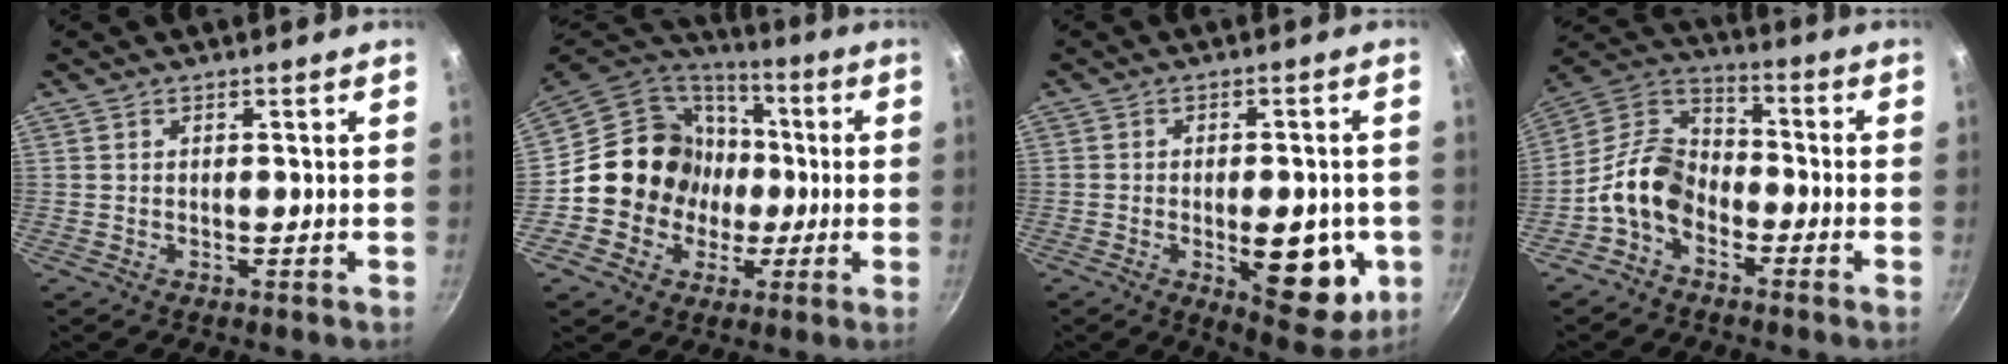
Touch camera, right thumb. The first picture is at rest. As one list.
[{"total": 17.1, "force": [-1.1, 16.1, 5.9], "torque": [-0.068, 0.038, -0.020]}, {"total": 14.4, "force": [-3.3, 6.7, 12.3], "torque": [-0.115, -0.004, -0.034]}, {"total": 11.1, "force": [-4.7, 7.7, 6.5], "torque": [-0.100, 0.059, -0.118]}]